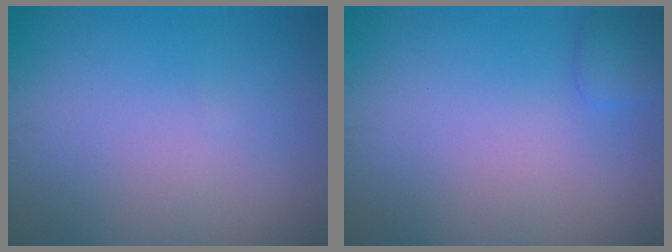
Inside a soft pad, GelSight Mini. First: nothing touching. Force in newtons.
{"total": 1.3, "press": 1.3, "slide": 0.1}